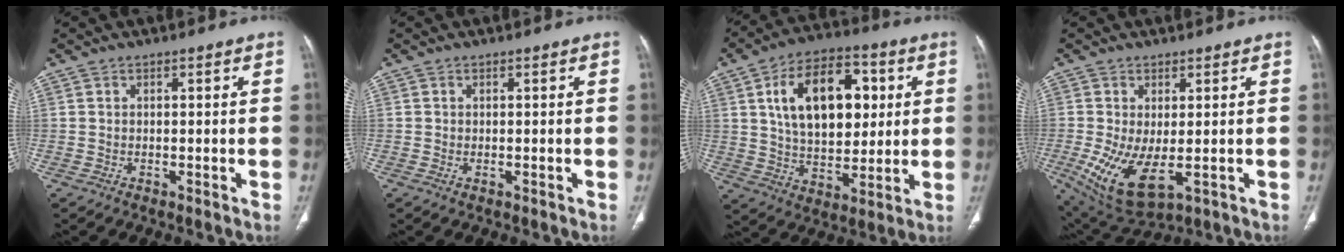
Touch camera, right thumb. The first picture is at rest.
{"total": 0.6, "force": [-0.2, 0.3, 0.5], "torque": [-0.010, -0.001, -0.002]}
{"total": 19.4, "force": [4.9, 11.6, 14.8], "torque": [-0.200, 0.000, 0.084]}
{"total": 10.6, "force": [-2.2, 4.7, 9.2], "torque": [-0.182, -0.021, -0.018]}